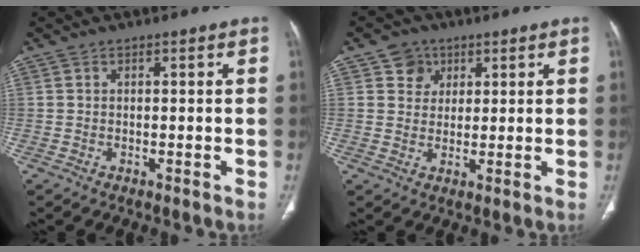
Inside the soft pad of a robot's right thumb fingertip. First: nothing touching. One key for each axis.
{"total": 4.6, "fx": 2.1, "fy": 4.0, "fz": 0.9, "tx": 0.009, "ty": -0.006, "tz": 0.034}